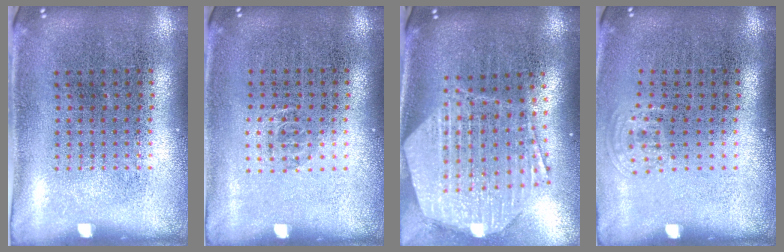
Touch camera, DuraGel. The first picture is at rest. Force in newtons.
{"total": 0.6, "press": 0.4, "slide": 0.4}
{"total": 2.9, "press": 2.3, "slide": 1.8}
{"total": 0.8, "press": 0.5, "slide": 0.6}